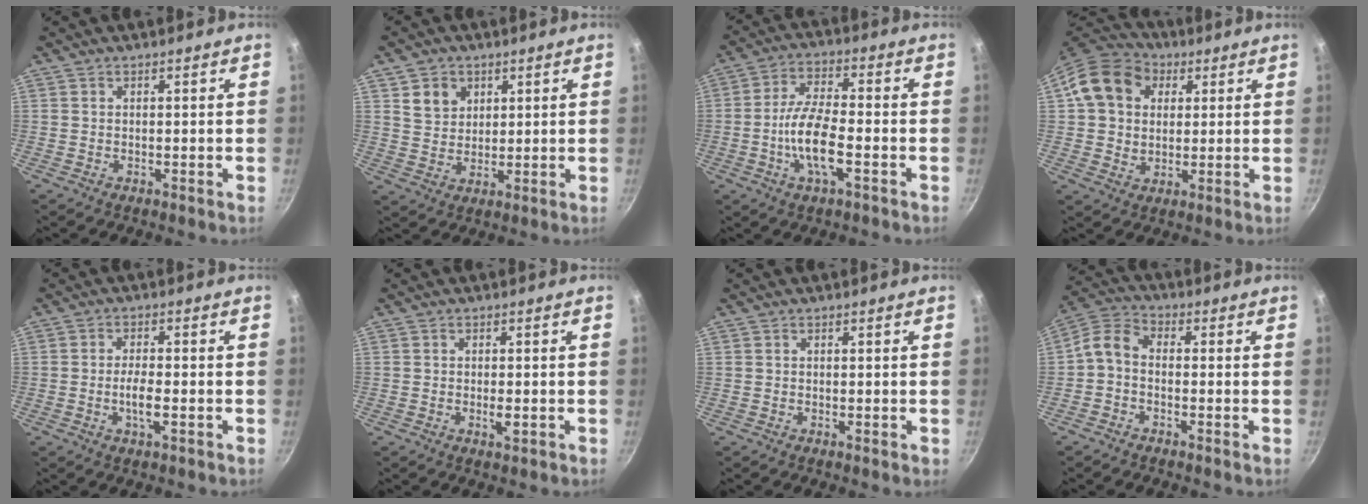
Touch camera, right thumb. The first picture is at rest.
{"total": 6.1, "force": [2.8, 4.9, 2.4], "torque": [-0.019, -0.017, 0.055]}
{"total": 10.5, "force": [-2.9, 3.8, 9.3], "torque": [-0.185, 0.021, -0.058]}
{"total": 14.3, "force": [3.7, 11.5, 7.7], "torque": [-0.122, 0.010, 0.056]}
{"total": 4.1, "force": [-1.1, 1.4, 3.6], "torque": [-0.066, 0.004, -0.022]}
{"total": 1.8, "force": [-0.5, 0.8, 1.6], "torque": [-0.025, -0.001, -0.008]}
{"total": 0.5, "force": [-0.1, 0.1, 0.5], "torque": [-0.007, -0.003, -0.003]}
{"total": 6.4, "force": [-1.0, 4.2, 4.7], "torque": [-0.088, 0.025, -0.036]}